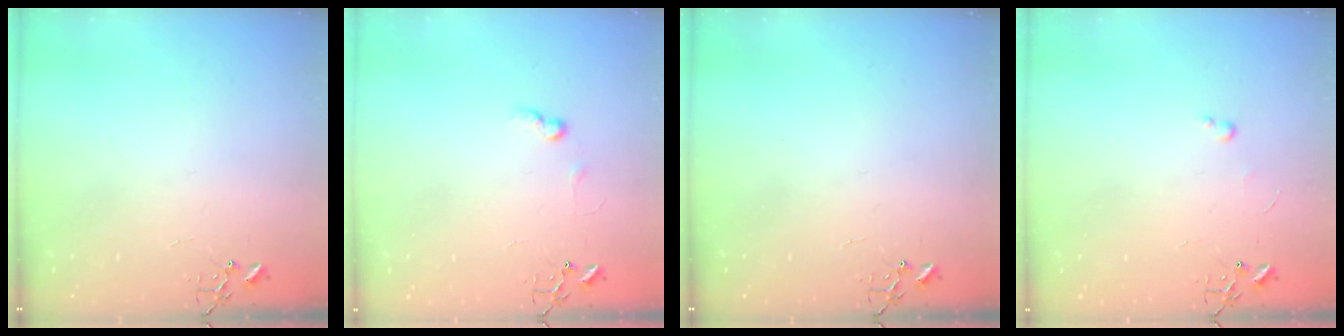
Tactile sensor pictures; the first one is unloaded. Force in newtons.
{"total": 6.7, "press": 6.6, "slide": 0.9}
{"total": 0.0}
{"total": 2.4, "press": 2.3, "slide": 0.4}